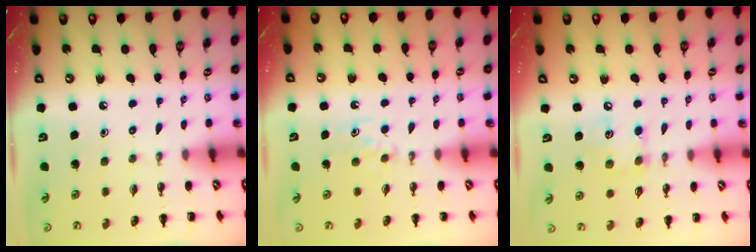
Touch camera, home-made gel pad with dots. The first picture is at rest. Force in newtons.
{"total": 5.0, "press": 4.8, "slide": 1.5}
{"total": 6.7, "press": 6.7, "slide": 0.5}